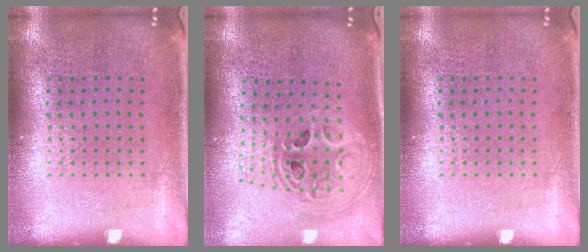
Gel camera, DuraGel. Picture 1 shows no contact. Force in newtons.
{"total": 2.4, "press": 1.8, "slide": 1.6}
{"total": 0.0}